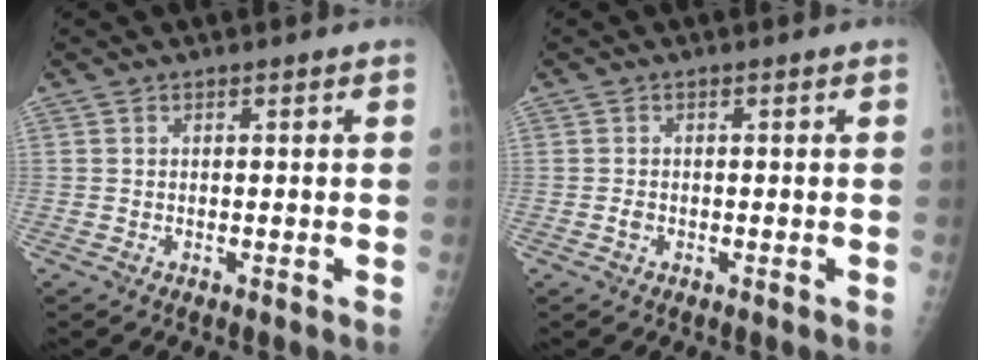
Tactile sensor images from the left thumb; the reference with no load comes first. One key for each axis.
{"total": 0.9, "fx": -0.5, "fy": 0.7, "fz": 0.4, "tx": -0.007, "ty": 0.001, "tz": -0.009}